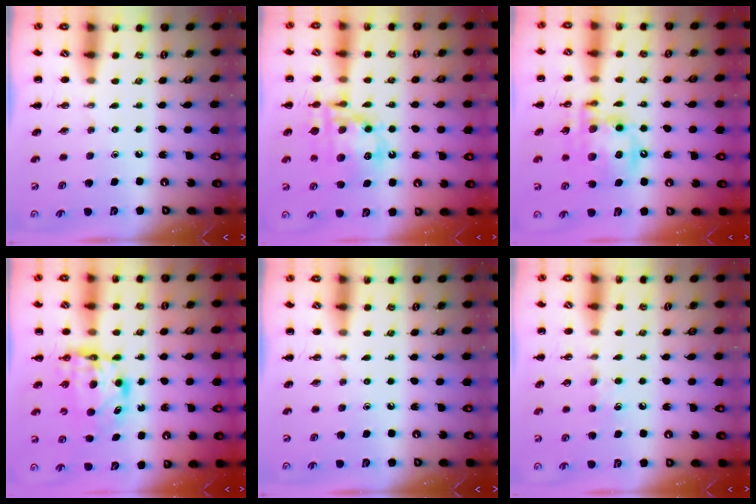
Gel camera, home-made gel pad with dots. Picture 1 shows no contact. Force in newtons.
{"total": 15.2, "press": 14.8, "slide": 3.6}
{"total": 15.1, "press": 14.8, "slide": 3.2}
{"total": 6.4, "press": 6.3, "slide": 0.7}
{"total": 0.0}
{"total": 4.7, "press": 4.5, "slide": 1.4}